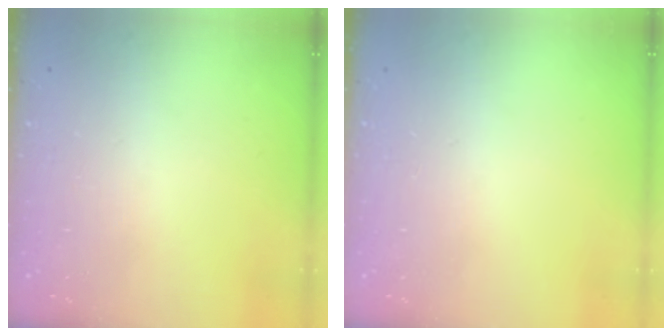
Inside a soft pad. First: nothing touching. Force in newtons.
{"total": 0.0}